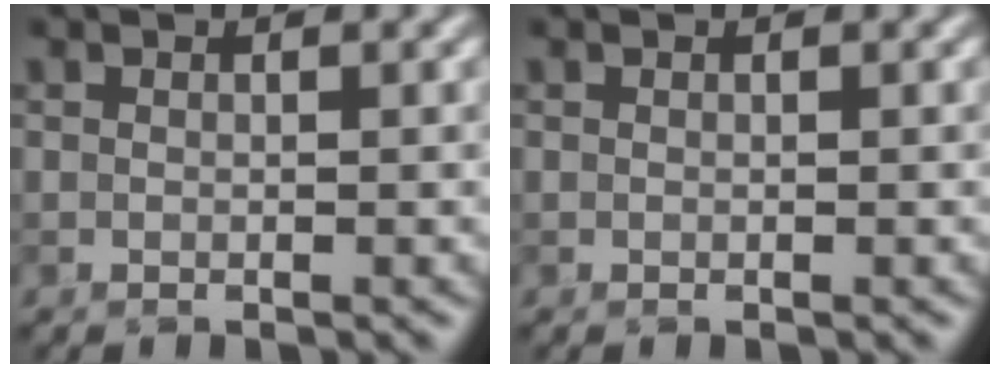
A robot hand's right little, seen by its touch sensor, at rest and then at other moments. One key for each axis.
{"total": 0.0}